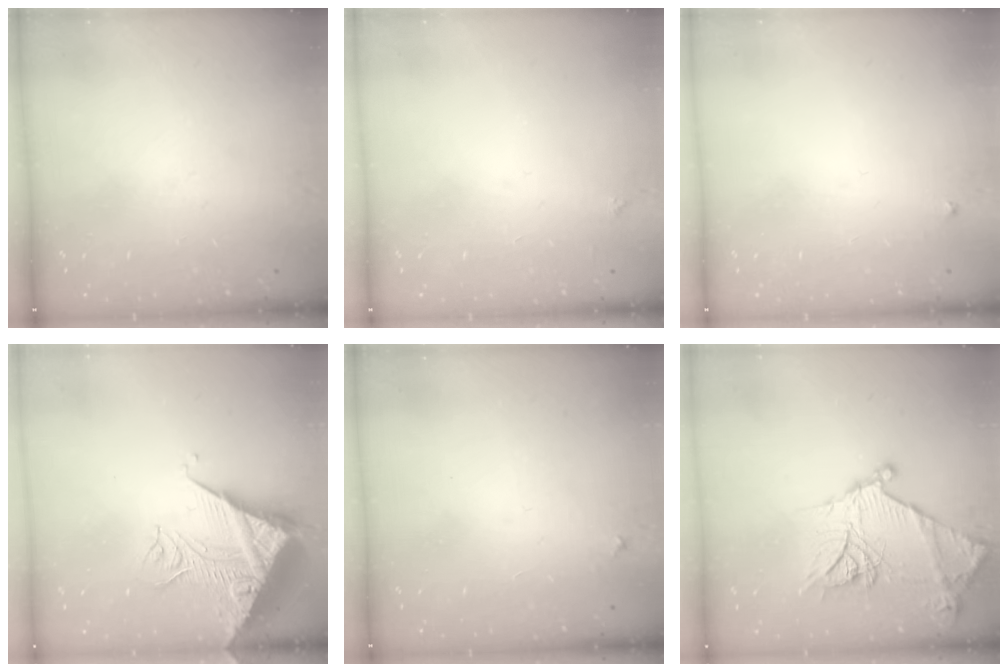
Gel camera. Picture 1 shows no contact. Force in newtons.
{"total": 2.1, "press": 2.1, "slide": 0.3}
{"total": 3.3, "press": 3.3, "slide": 0.5}
{"total": 12.0, "press": 11.9, "slide": 0.7}
{"total": 3.3, "press": 3.2, "slide": 0.3}
{"total": 18.1, "press": 18.1, "slide": 1.2}